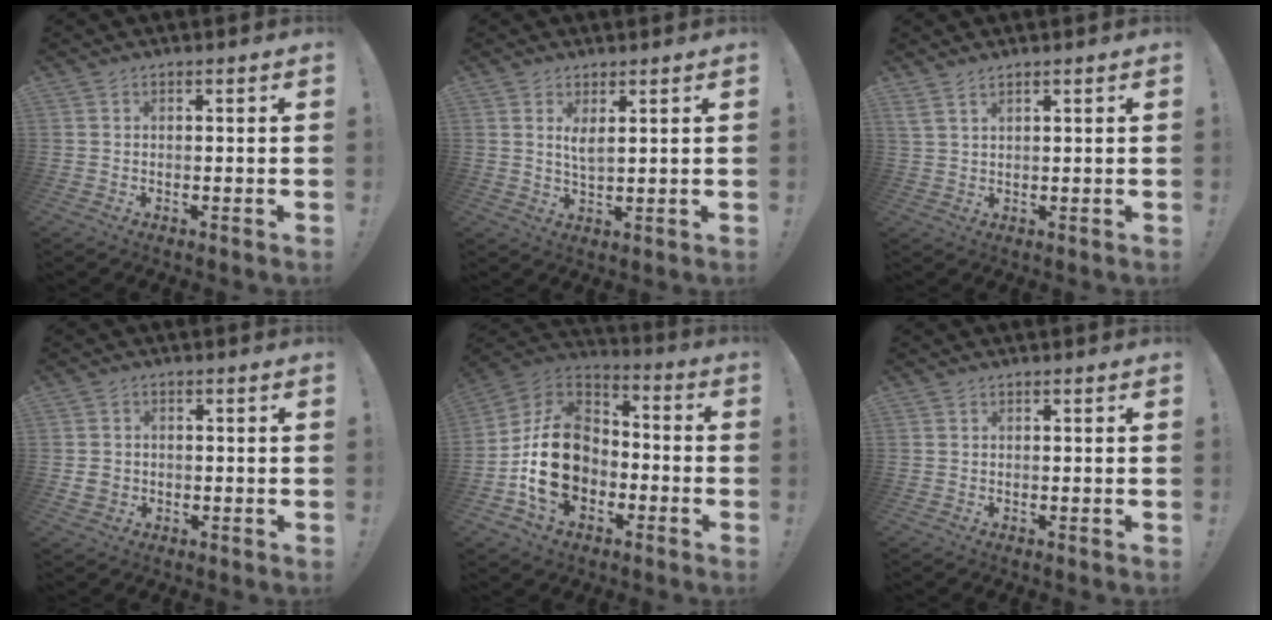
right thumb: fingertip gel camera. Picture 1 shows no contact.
{"total": 3.7, "force": [2.1, 0.9, 3.0], "torque": [-0.050, -0.013, 0.034]}
{"total": 2.8, "force": [2.3, 0.4, 1.6], "torque": [-0.038, -0.011, 0.044]}
{"total": 3.5, "force": [-0.1, 3.2, 1.3], "torque": [-0.016, 0.000, -0.003]}
{"total": 19.4, "force": [-4.1, 14.9, 11.8], "torque": [-0.196, 0.026, -0.057]}
{"total": 0.0}